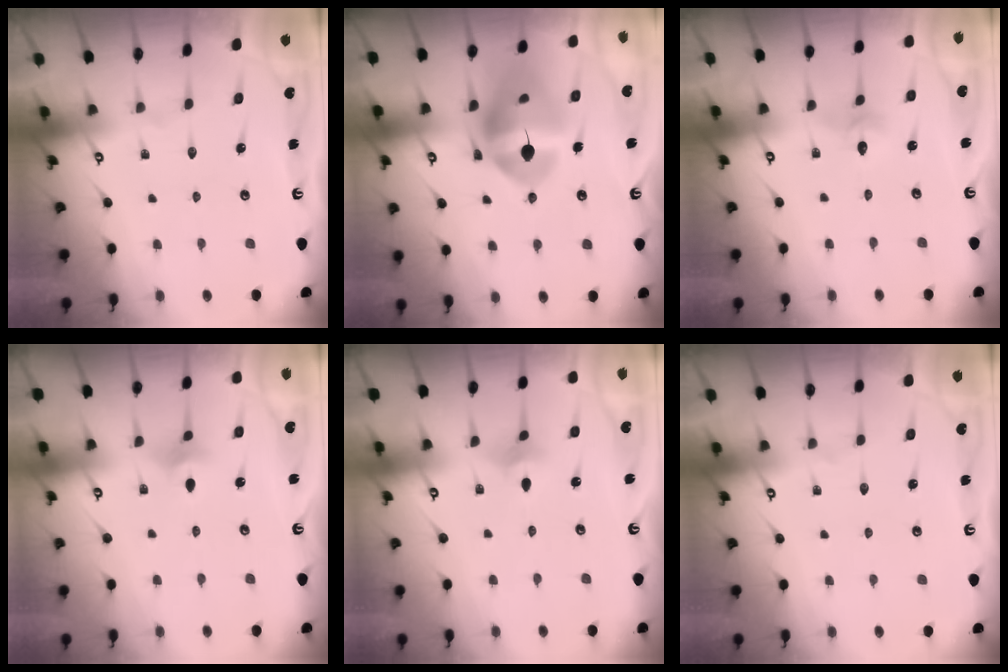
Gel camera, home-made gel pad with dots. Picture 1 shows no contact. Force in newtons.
{"total": 16.0, "press": 15.9, "slide": 1.7}
{"total": 2.2, "press": 2.2, "slide": 0.2}
{"total": 3.2, "press": 3.1, "slide": 0.7}
{"total": 1.9, "press": 1.8, "slide": 0.5}
{"total": 0.0}